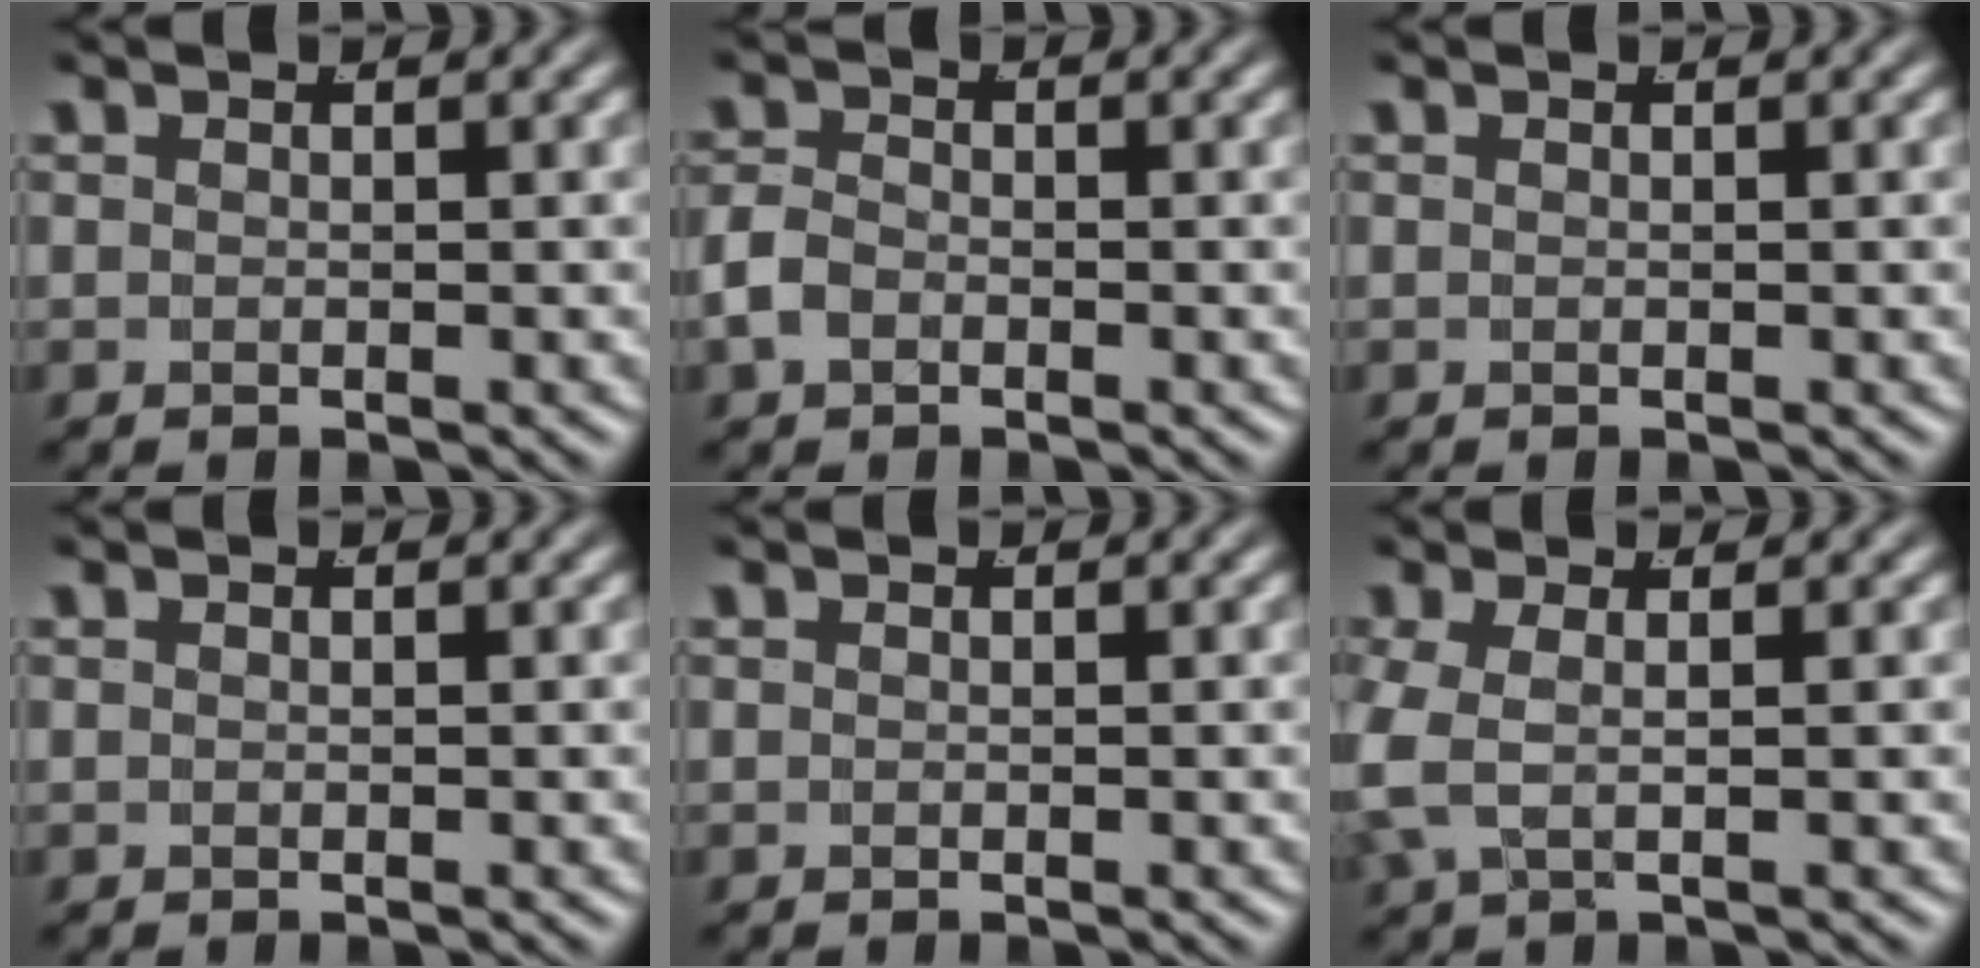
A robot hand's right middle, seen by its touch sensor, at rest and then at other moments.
{"total": 1.8, "force": [-0.9, 1.2, 1.0], "torque": [-0.032, -0.008, -0.011]}
{"total": 0.0}
{"total": 0.0}
{"total": 0.0}
{"total": 3.2, "force": [0.2, 1.8, 2.7], "torque": [-0.076, -0.005, 0.009]}